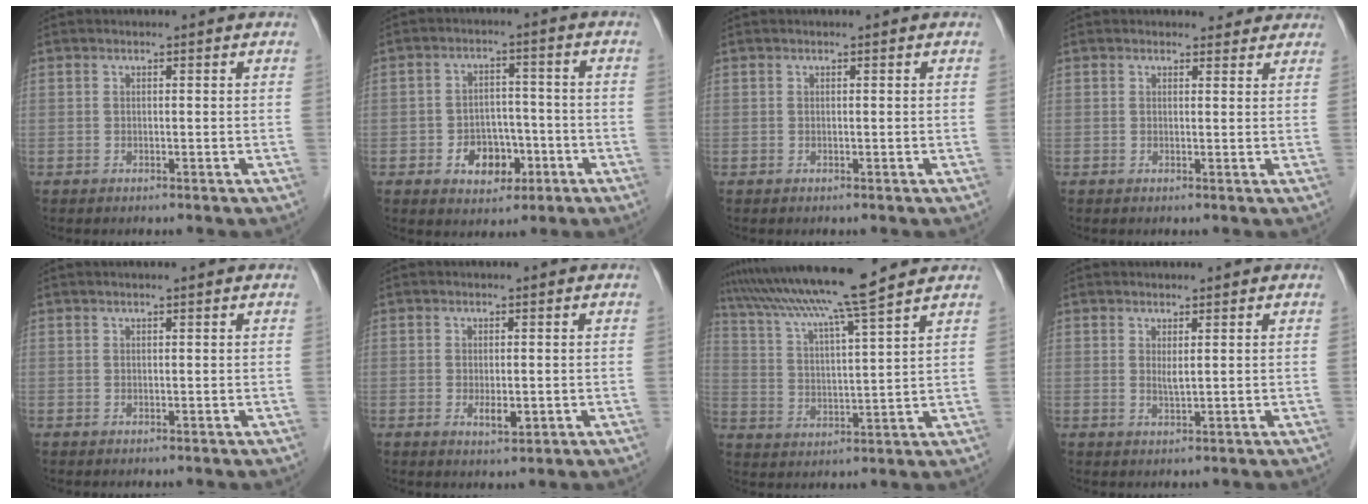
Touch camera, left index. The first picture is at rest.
{"total": 6.4, "force": [-2.5, 4.4, 3.9], "torque": [-0.063, 0.011, -0.032]}
{"total": 0.0}
{"total": 2.8, "force": [2.5, 1.2, 0.1], "torque": [0.004, 0.000, 0.020]}
{"total": 0.7, "force": [0.5, -0.1, 0.4], "torque": [-0.007, 0.009, 0.013]}
{"total": 2.7, "force": [-0.6, 1.0, 2.4], "torque": [-0.042, -0.004, -0.004]}
{"total": 13.7, "force": [11.8, -1.8, 6.8], "torque": [-0.124, 0.008, 0.192]}
{"total": 1.3, "force": [0.5, 0.1, 1.2], "torque": [-0.027, -0.006, 0.012]}